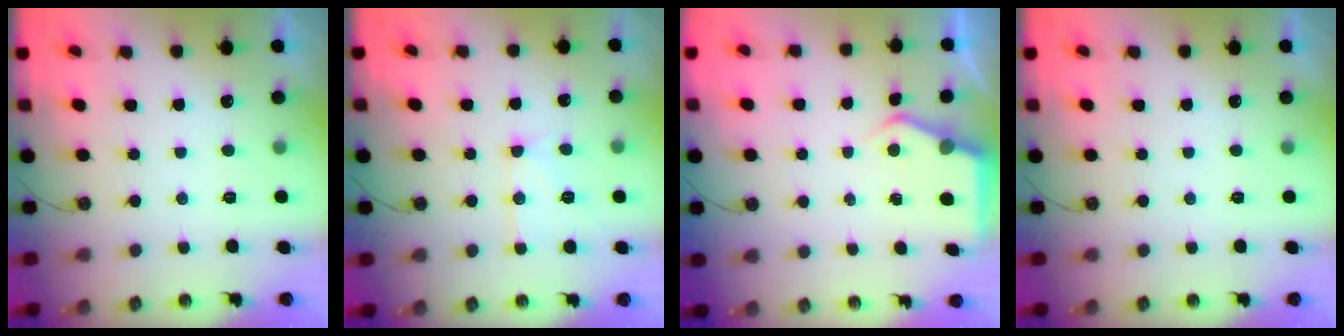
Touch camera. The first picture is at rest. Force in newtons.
{"total": 10.7, "press": 10.7, "slide": 0.9}
{"total": 4.7, "press": 4.6, "slide": 0.3}
{"total": 0.0}